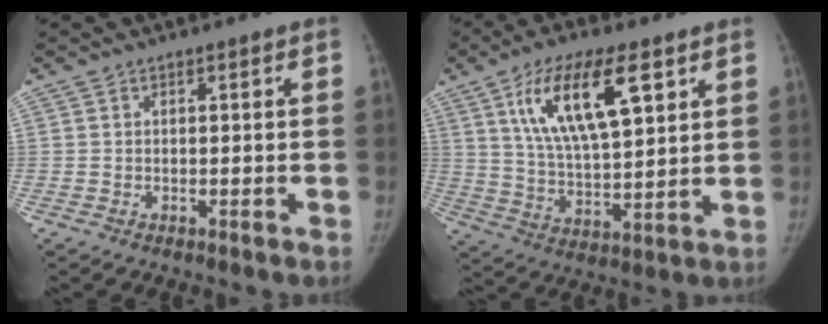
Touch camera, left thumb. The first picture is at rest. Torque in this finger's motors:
{"motor_torque": [0.56, 0.60, 1.87, -0.91, 0.12]}